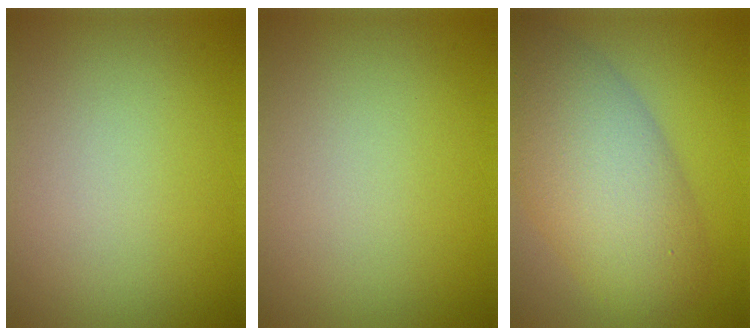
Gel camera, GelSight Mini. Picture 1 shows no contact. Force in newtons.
{"total": 0.0}
{"total": 9.0, "press": 9.0, "slide": 0.4}